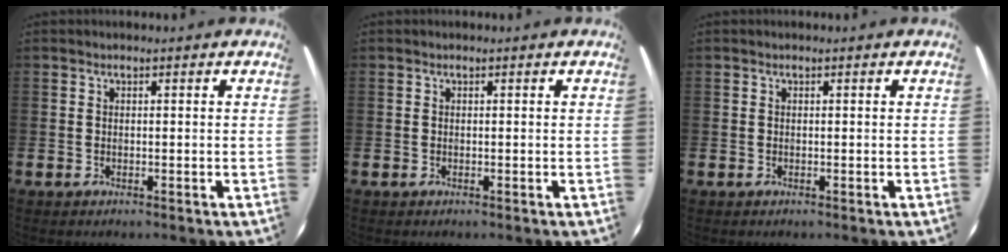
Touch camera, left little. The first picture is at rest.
{"total": 0.0}
{"total": 0.0}